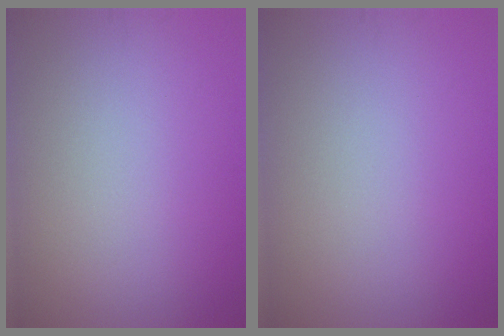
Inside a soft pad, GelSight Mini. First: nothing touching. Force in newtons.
{"total": 0.0}